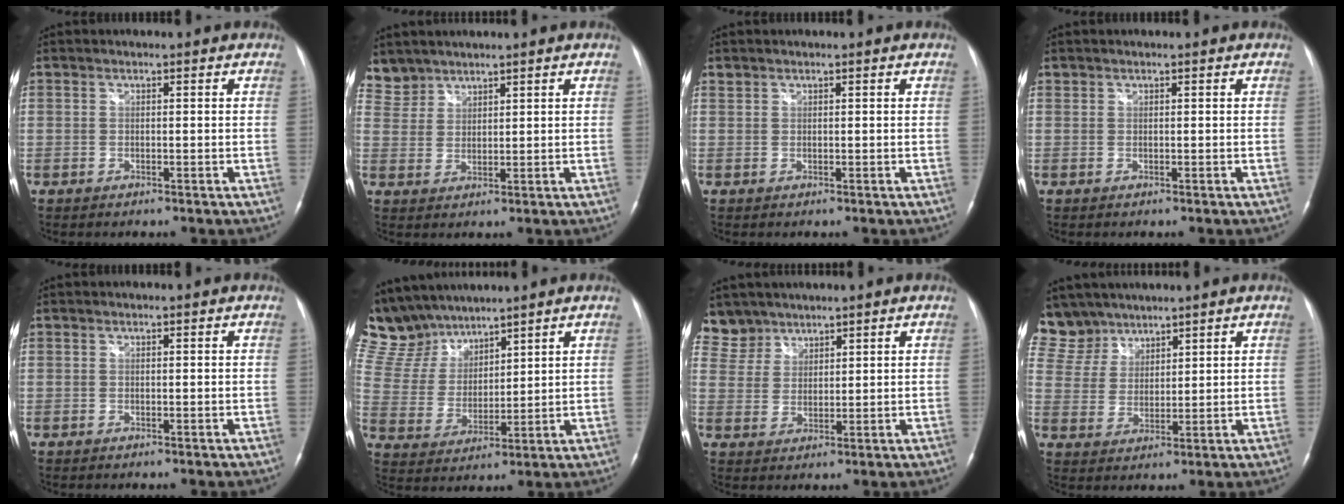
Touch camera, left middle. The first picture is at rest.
{"total": 4.4, "force": [4.0, 1.9, -0.5], "torque": [0.014, 0.008, 0.086]}
{"total": 0.6, "force": [0.6, 0.3, 0.0], "torque": [-0.002, 0.007, 0.011]}
{"total": 0.0}
{"total": 0.0}
{"total": 11.9, "force": [10.9, 4.2, 2.6], "torque": [-0.071, 0.022, 0.226]}
{"total": 5.7, "force": [4.8, 3.1, -0.5], "torque": [0.016, 0.006, 0.099]}
{"total": 8.4, "force": [7.2, 4.4, 0.1], "torque": [-0.008, 0.012, 0.153]}